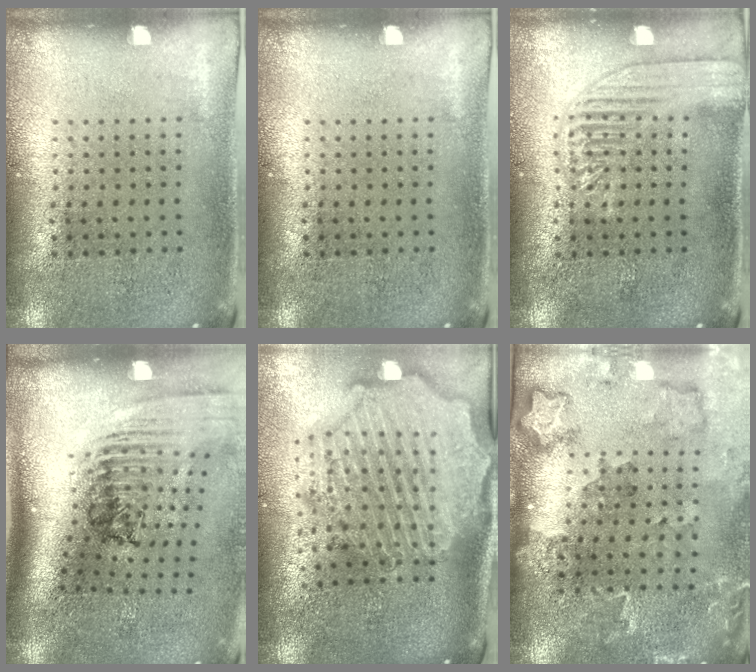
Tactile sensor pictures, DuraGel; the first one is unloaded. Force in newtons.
{"total": 0.0}
{"total": 2.5, "press": 2.5, "slide": 0.3}
{"total": 2.5, "press": 1.8, "slide": 1.7}
{"total": 3.5, "press": 3.0, "slide": 1.9}
{"total": 1.8, "press": 1.7, "slide": 0.4}